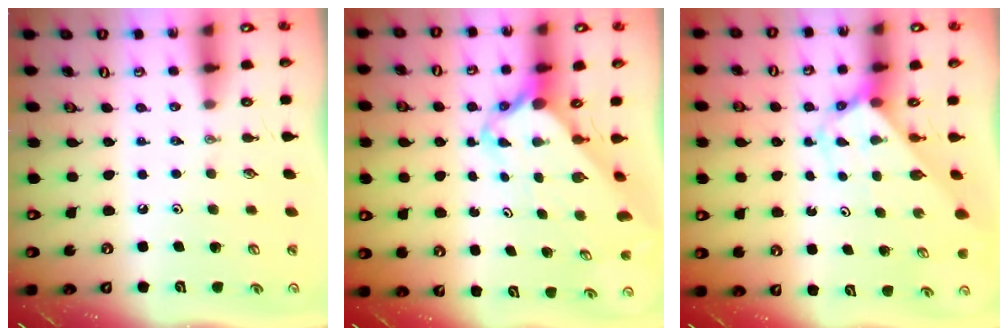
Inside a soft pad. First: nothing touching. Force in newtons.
{"total": 4.4, "press": 4.4, "slide": 0.5}
{"total": 2.9, "press": 2.9, "slide": 0.1}